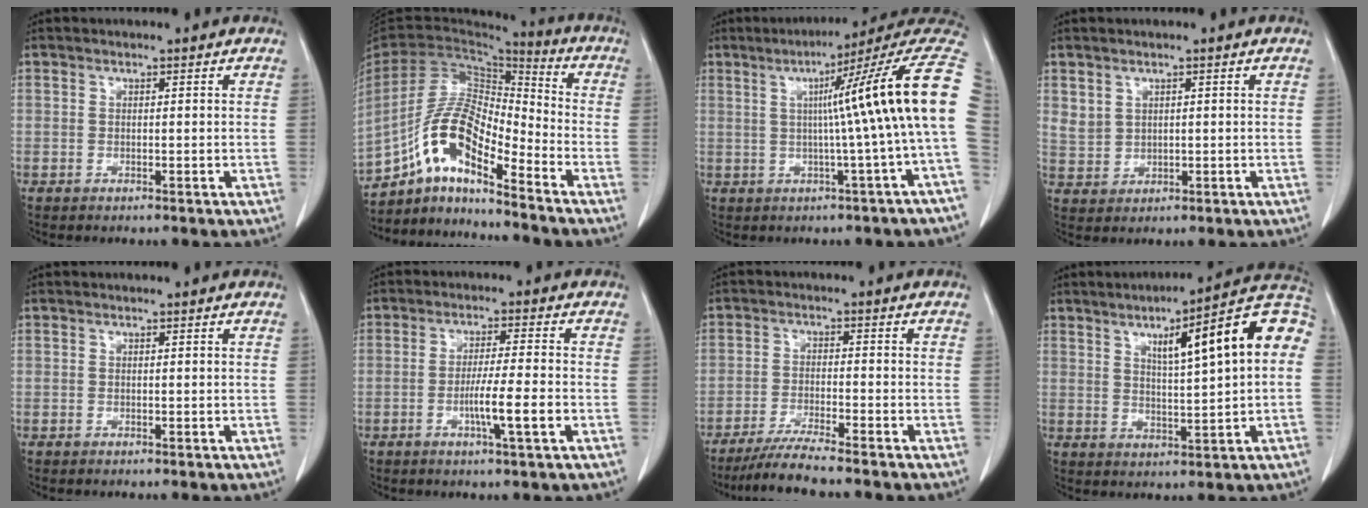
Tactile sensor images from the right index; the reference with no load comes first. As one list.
[{"total": 13.0, "force": [-8.1, 3.5, 9.6], "torque": [-0.192, 0.028, -0.148]}, {"total": 15.0, "force": [1.8, -2.3, 14.8], "torque": [-0.176, 0.027, 0.015]}, {"total": 3.1, "force": [1.6, 2.6, 0.9], "torque": [-0.017, 0.001, 0.041]}, {"total": 0.0}, {"total": 6.4, "force": [-2.0, -0.4, 6.1], "torque": [-0.103, -0.009, -0.036]}, {"total": 6.4, "force": [-5.5, -1.0, 3.2], "torque": [-0.055, -0.024, -0.099]}, {"total": 15.0, "force": [3.8, 1.7, 14.4], "torque": [-0.201, 0.031, 0.051]}]